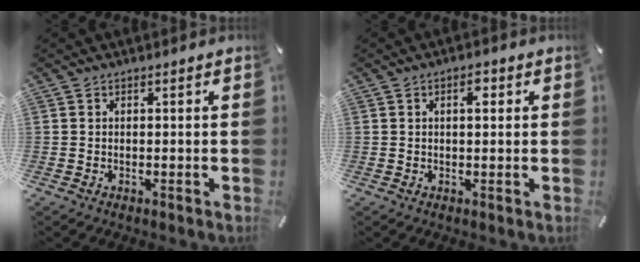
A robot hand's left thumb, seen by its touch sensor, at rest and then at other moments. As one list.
[{"total": 2.9, "force": [0.8, 1.3, 2.4], "torque": [-0.034, 0.000, 0.008]}]